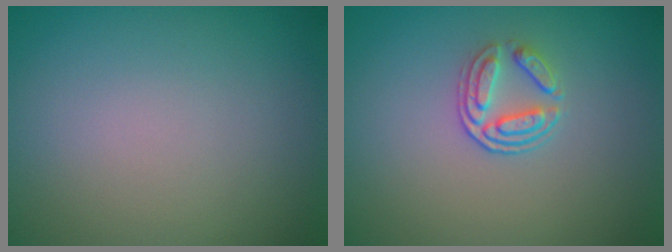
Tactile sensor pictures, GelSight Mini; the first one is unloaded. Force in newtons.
{"total": 2.4, "press": 1.9, "slide": 1.5}